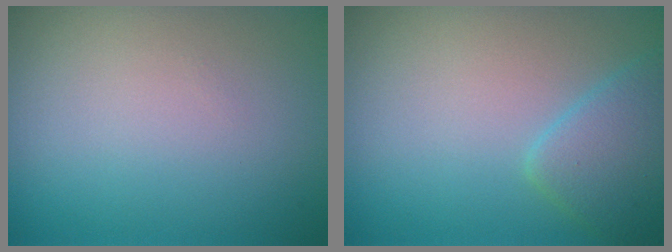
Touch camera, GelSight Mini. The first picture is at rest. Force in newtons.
{"total": 3.4, "press": 3.4, "slide": 0.1}